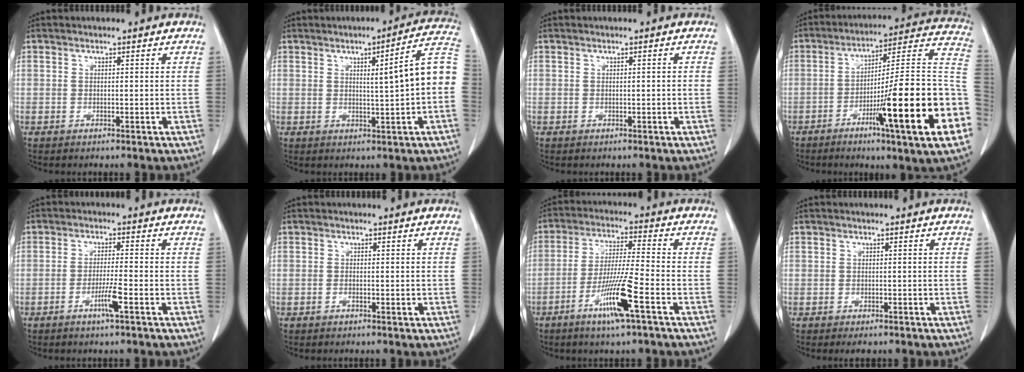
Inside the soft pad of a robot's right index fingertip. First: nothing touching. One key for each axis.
{"total": 9.7, "fx": 0.4, "fy": -0.1, "fz": 9.7, "tx": -0.118, "ty": 0.017, "tz": 0.000}
{"total": 0.7, "fx": -0.1, "fy": 0.1, "fz": 0.7, "tx": -0.011, "ty": 0.002, "tz": 0.002}
{"total": 24.7, "fx": -7.9, "fy": 0.5, "fz": 23.4, "tx": -0.256, "ty": -0.004, "tz": -0.125}
{"total": 3.9, "fx": -1.8, "fy": -0.4, "fz": 3.4, "tx": -0.066, "ty": -0.007, "tz": -0.037}
{"total": 1.1, "fx": -0.4, "fy": 0.2, "fz": 1.0, "tx": -0.017, "ty": -0.002, "tz": -0.004}
{"total": 10.0, "fx": -4.7, "fy": -0.5, "fz": 8.8, "tx": -0.170, "ty": -0.016, "tz": -0.091}
{"total": 1.1, "fx": -0.7, "fy": 0.5, "fz": 0.6, "tx": -0.001, "ty": 0.001, "tz": -0.005}